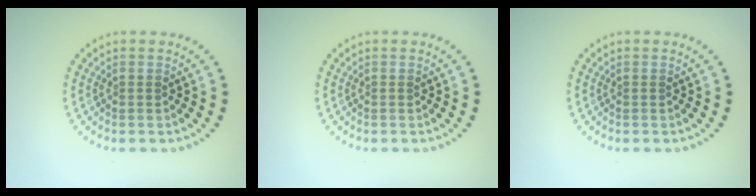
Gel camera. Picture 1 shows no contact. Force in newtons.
{"total": 0.0}
{"total": 0.0}